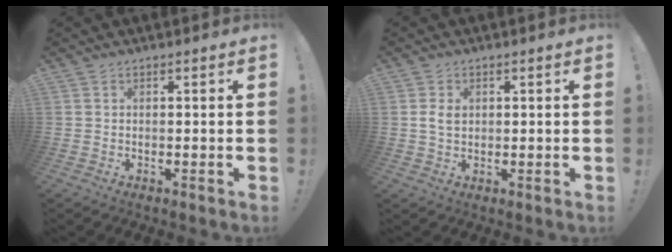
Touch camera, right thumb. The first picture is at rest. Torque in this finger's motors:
{"motor_torque": [0.00, 0.02, 0.00, 0.00, 0.00]}